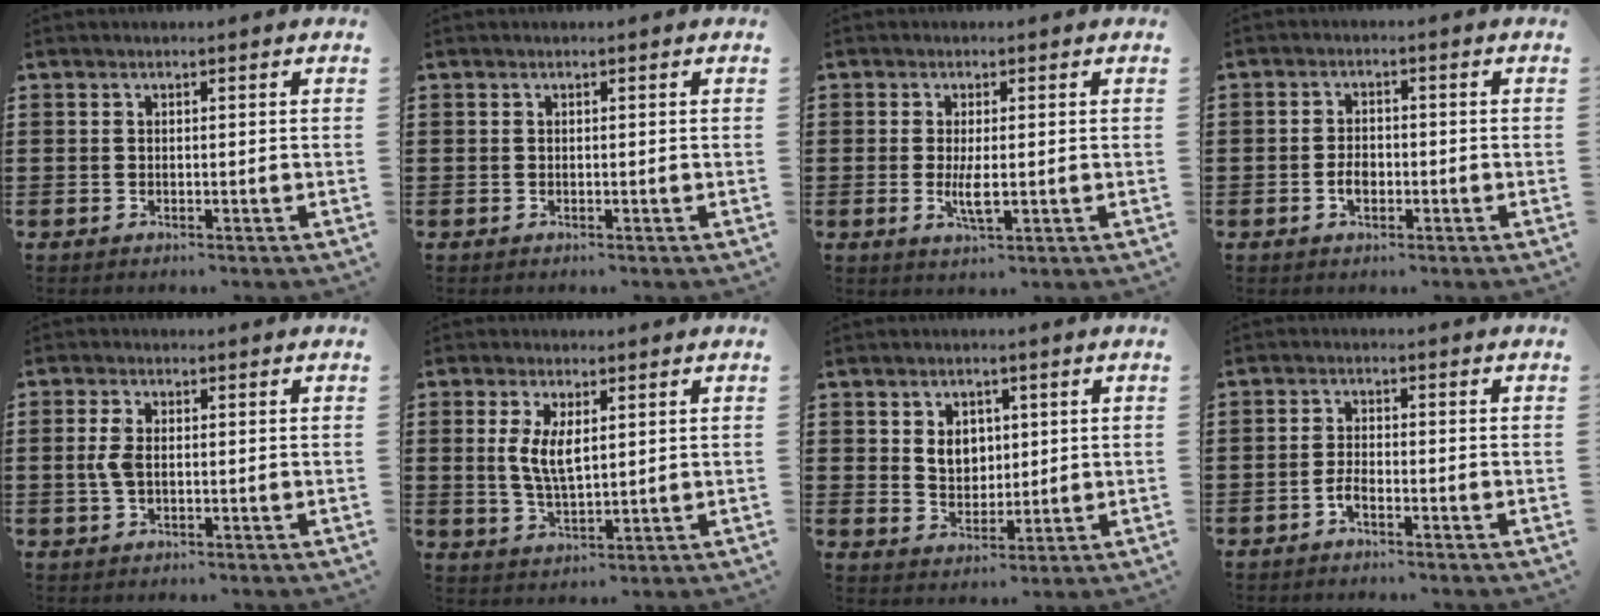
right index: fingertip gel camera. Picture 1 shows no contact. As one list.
[{"total": 0.0}, {"total": 3.4, "force": [-0.4, 0.7, 3.3], "torque": [-0.064, -0.006, -0.008]}, {"total": 2.5, "force": [-0.8, 1.5, 1.9], "torque": [-0.044, -0.001, -0.017]}, {"total": 3.4, "force": [0.1, 1.8, 2.9], "torque": [-0.075, 0.001, -0.005]}, {"total": 5.2, "force": [1.0, 2.2, 4.6], "torque": [-0.095, 0.006, 0.017]}, {"total": 4.5, "force": [1.2, 3.6, 2.5], "torque": [-0.053, 0.009, 0.017]}, {"total": 2.1, "force": [-1.3, 0.6, 1.6], "torque": [-0.038, 0.000, -0.027]}]